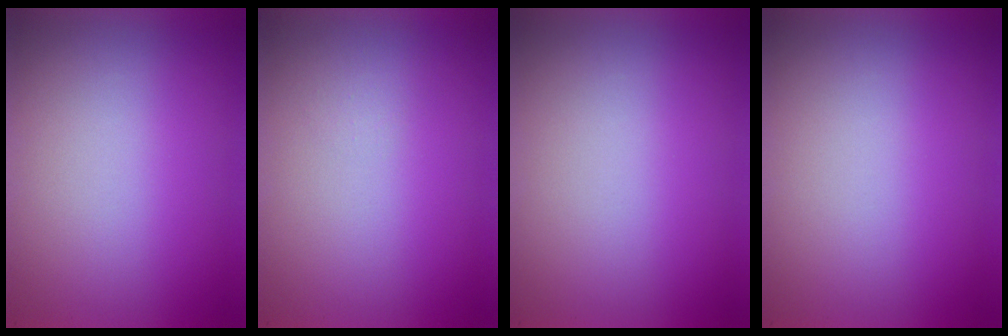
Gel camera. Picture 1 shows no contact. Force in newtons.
{"total": 1.3}
{"total": 0.0}
{"total": 0.0}